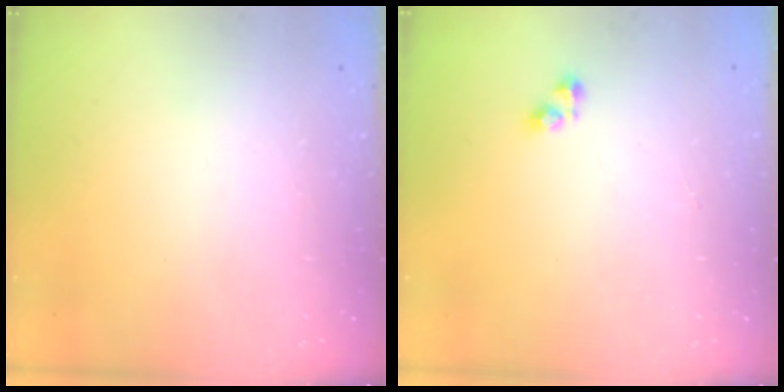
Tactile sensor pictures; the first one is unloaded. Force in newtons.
{"total": 3.8, "press": 3.7, "slide": 0.6}